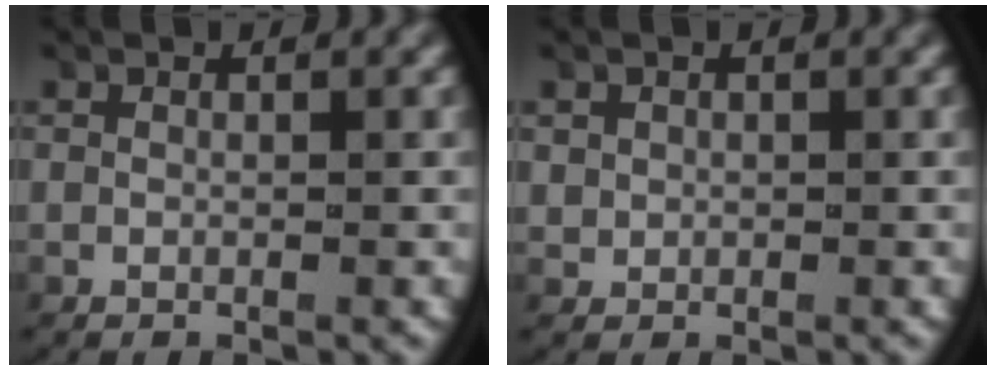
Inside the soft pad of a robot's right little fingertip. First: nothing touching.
{"total": 1.2, "force": [0.3, 1.1, 0.4], "torque": [-0.019, -0.007, 0.012]}